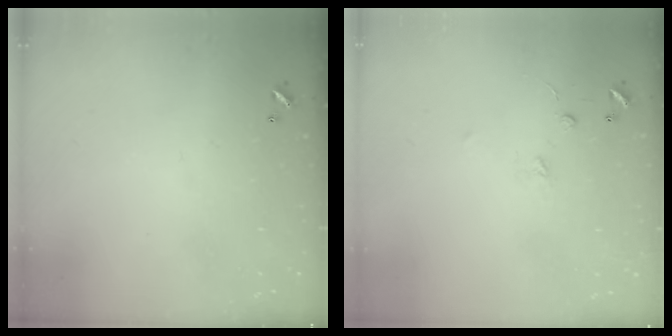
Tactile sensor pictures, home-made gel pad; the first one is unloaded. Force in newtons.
{"total": 2.5, "press": 2.3, "slide": 1.0}